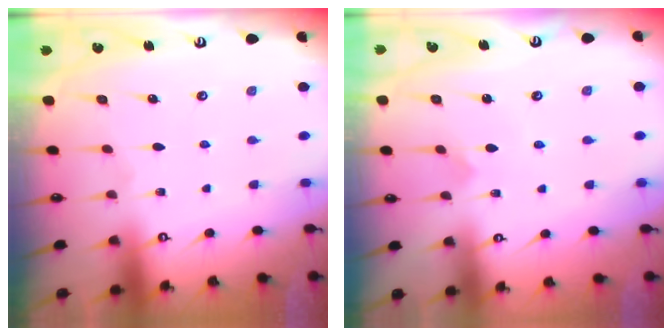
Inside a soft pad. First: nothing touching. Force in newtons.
{"total": 2.7, "press": 2.7, "slide": 0.3}